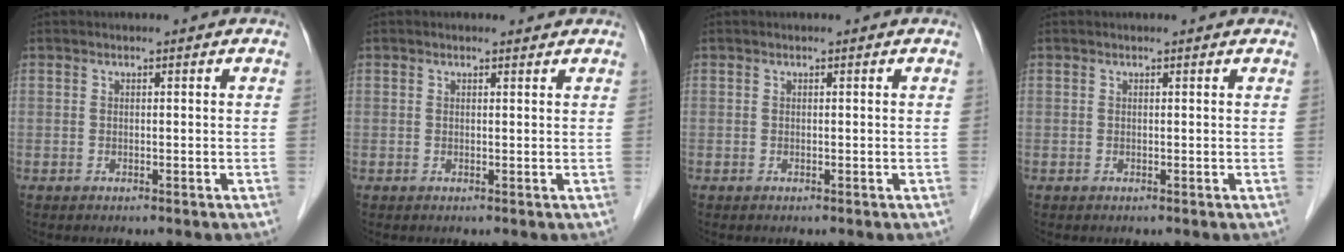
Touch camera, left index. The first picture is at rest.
{"total": 0.7, "force": [0.6, 0.3, 0.1], "torque": [-0.010, -0.003, 0.006]}
{"total": 0.0}
{"total": 0.7, "force": [0.7, 0.1, 0.2], "torque": [-0.010, 0.002, 0.004]}